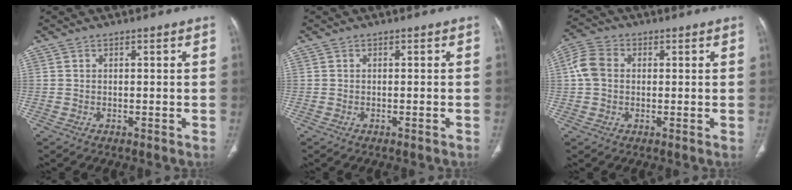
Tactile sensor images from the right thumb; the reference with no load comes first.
{"total": 0.6, "force": [-0.4, 0.0, 0.4], "torque": [-0.013, 0.003, -0.003]}
{"total": 6.1, "force": [0.6, 4.8, 3.8], "torque": [-0.082, 0.017, 0.006]}